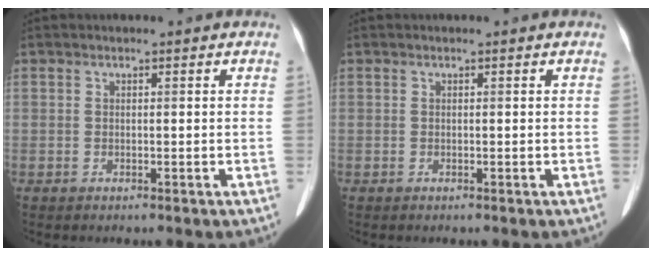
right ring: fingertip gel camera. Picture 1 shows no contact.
{"total": 0.0}